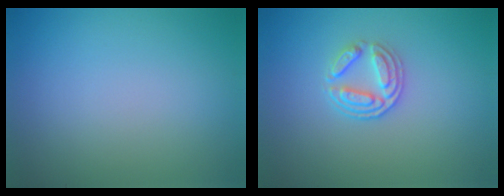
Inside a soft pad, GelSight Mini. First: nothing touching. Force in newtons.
{"total": 2.6, "press": 2.1, "slide": 1.6}